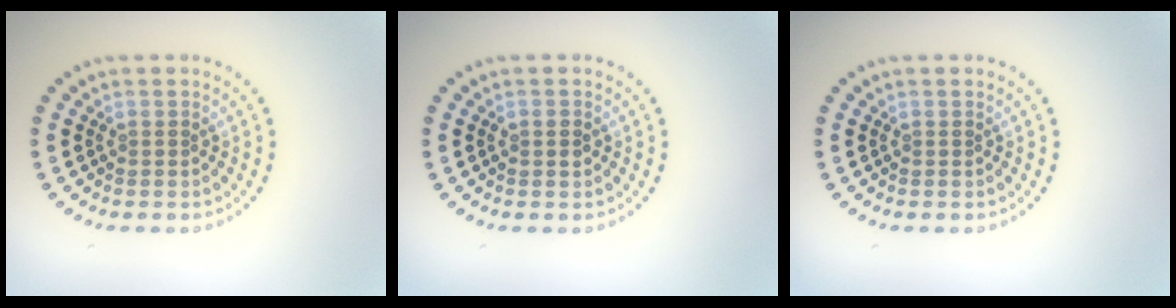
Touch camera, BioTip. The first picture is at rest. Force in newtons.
{"total": 1.2, "press": 1.2, "slide": 0.0}
{"total": 0.0}